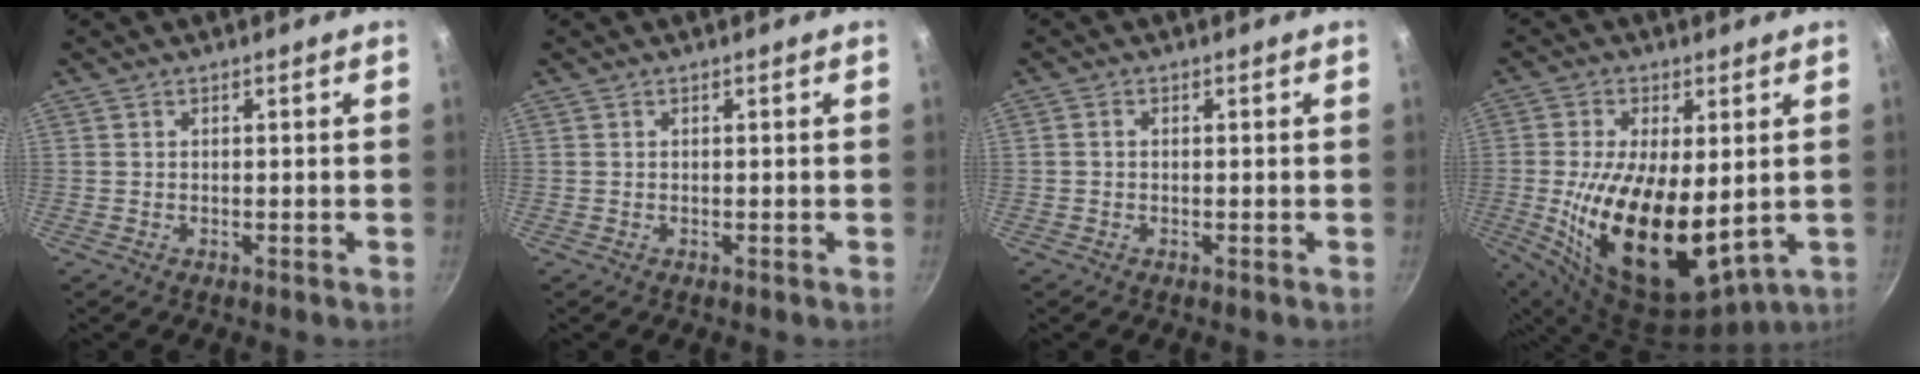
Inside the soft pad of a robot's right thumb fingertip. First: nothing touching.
{"total": 0.0}
{"total": 0.8, "force": [-0.1, 0.7, 0.5], "torque": [-0.008, 0.005, -0.003]}
{"total": 20.4, "force": [-0.7, 10.5, 17.5], "torque": [-0.309, -0.022, 0.005]}